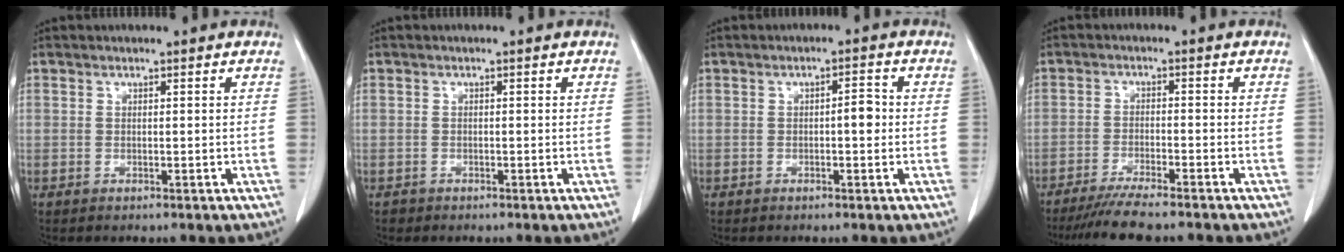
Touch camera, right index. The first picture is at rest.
{"total": 0.8, "force": [-0.6, 0.6, -0.1], "torque": [-0.004, 0.003, -0.013]}
{"total": 2.5, "force": [-0.2, 0.7, 2.3], "torque": [-0.030, 0.005, -0.005]}
{"total": 7.7, "force": [-6.6, 0.1, 4.0], "torque": [-0.058, -0.020, -0.110]}